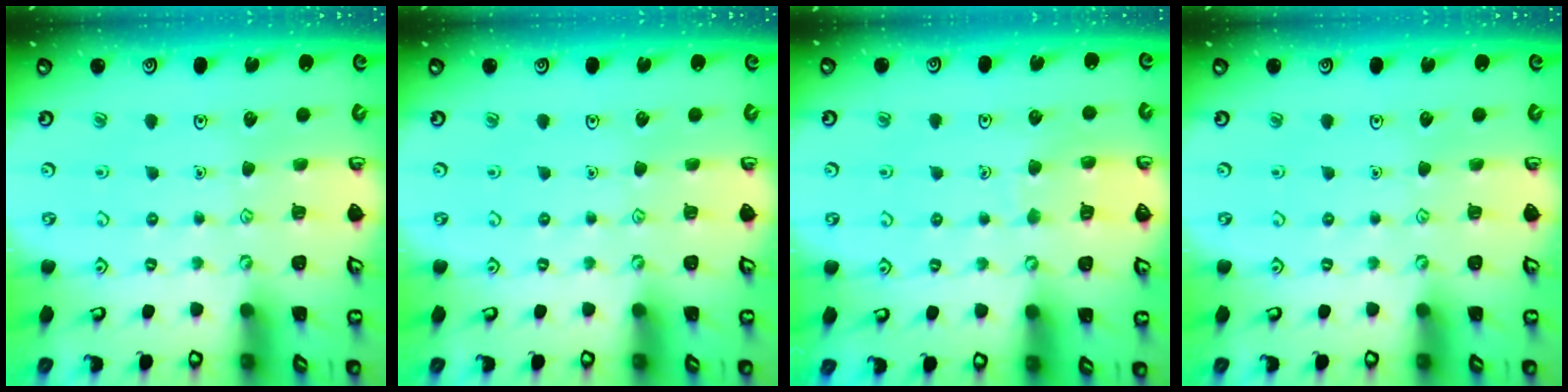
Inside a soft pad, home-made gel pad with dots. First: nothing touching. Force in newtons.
{"total": 0.0}
{"total": 6.1, "press": 6.1, "slide": 0.4}
{"total": 0.0}